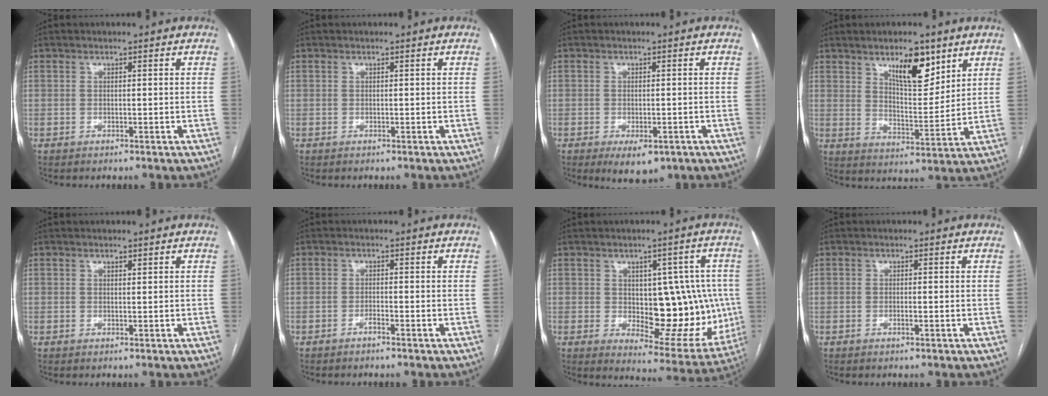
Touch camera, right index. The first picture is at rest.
{"total": 0.0}
{"total": 5.1, "force": [-2.8, 2.5, 3.4], "torque": [-0.045, -0.003, -0.033]}
{"total": 9.3, "force": [5.7, 3.0, 6.7], "torque": [-0.110, -0.004, 0.099]}
{"total": 0.0}
{"total": 1.3, "force": [-1.0, -0.1, 0.7], "torque": [-0.015, 0.002, -0.019]}
{"total": 15.9, "force": [-0.6, 7.7, 13.9], "torque": [-0.165, 0.013, 0.014]}
{"total": 0.7, "force": [-0.2, 0.0, 0.6], "torque": [-0.012, 0.002, -0.001]}